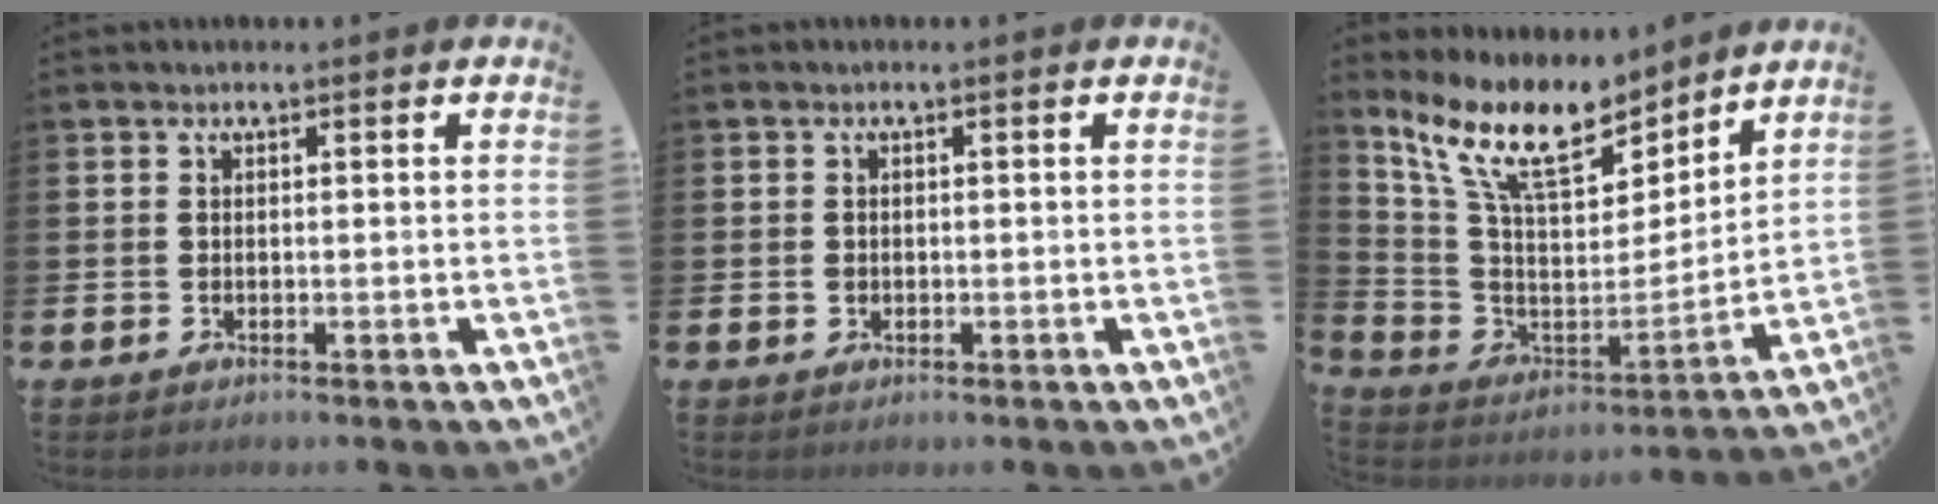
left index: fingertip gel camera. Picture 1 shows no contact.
{"total": 0.9, "force": [-0.6, 0.6, 0.0], "torque": [0.004, 0.005, -0.014]}
{"total": 13.0, "force": [10.6, 4.4, 6.0], "torque": [-0.155, -0.057, 0.191]}